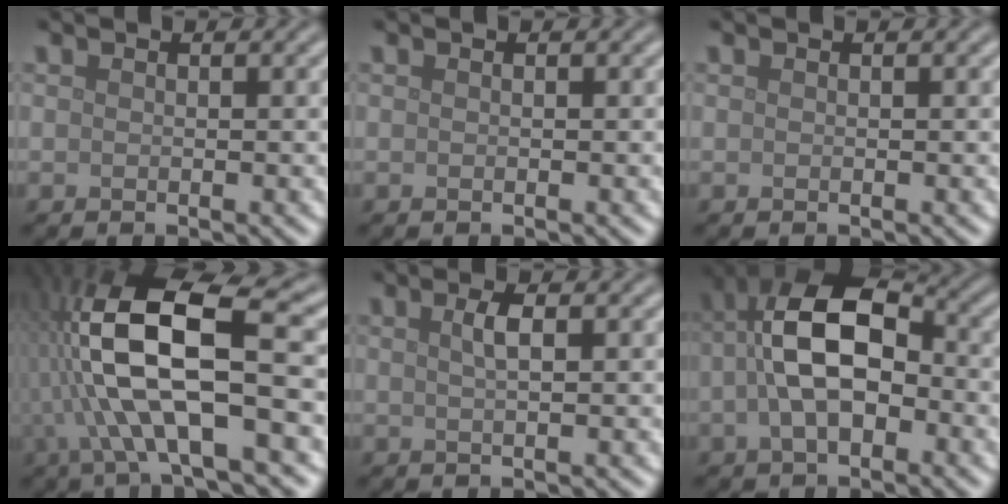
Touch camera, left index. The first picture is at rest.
{"total": 0.0}
{"total": 0.0}
{"total": 13.3, "force": [-0.8, 4.1, 12.6], "torque": [-0.246, 0.021, -0.018]}
{"total": 1.8, "force": [0.6, 0.5, 1.6], "torque": [-0.027, 0.005, 0.007]}
{"total": 9.0, "force": [-0.5, 4.8, 7.6], "torque": [-0.153, 0.023, -0.021]}